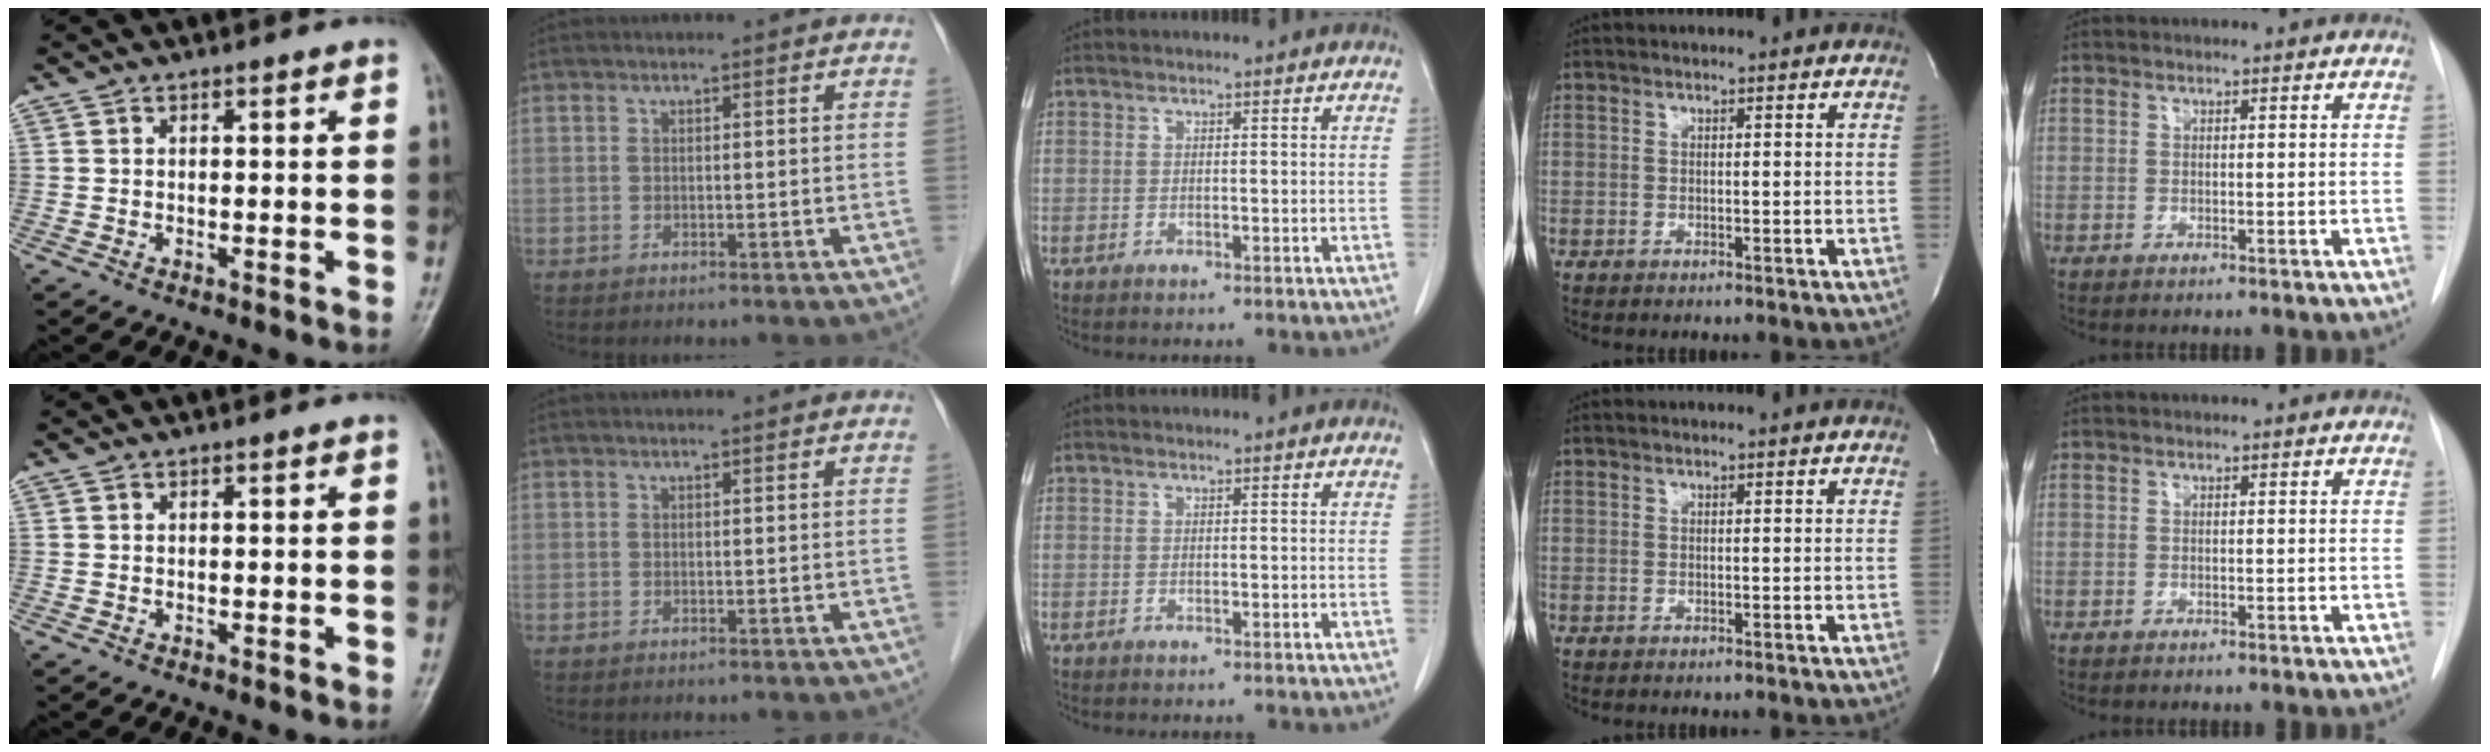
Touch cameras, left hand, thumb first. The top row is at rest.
{}